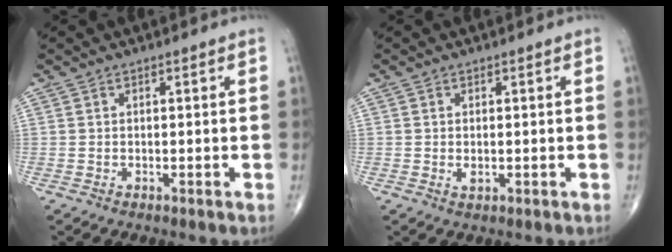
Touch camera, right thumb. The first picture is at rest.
{"total": 1.4, "force": [-0.1, 0.7, 1.2], "torque": [-0.023, -0.004, -0.001]}